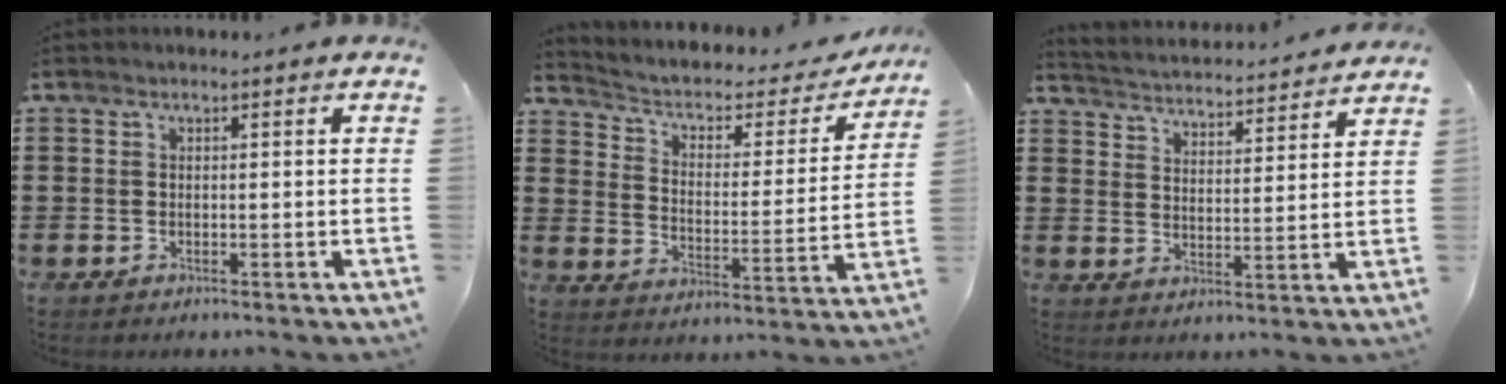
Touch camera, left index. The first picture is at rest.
{"total": 3.1, "force": [1.7, 2.0, 1.8], "torque": [-0.048, -0.012, 0.018]}
{"total": 3.3, "force": [3.3, -0.2, -0.2], "torque": [-0.019, -0.033, 0.051]}